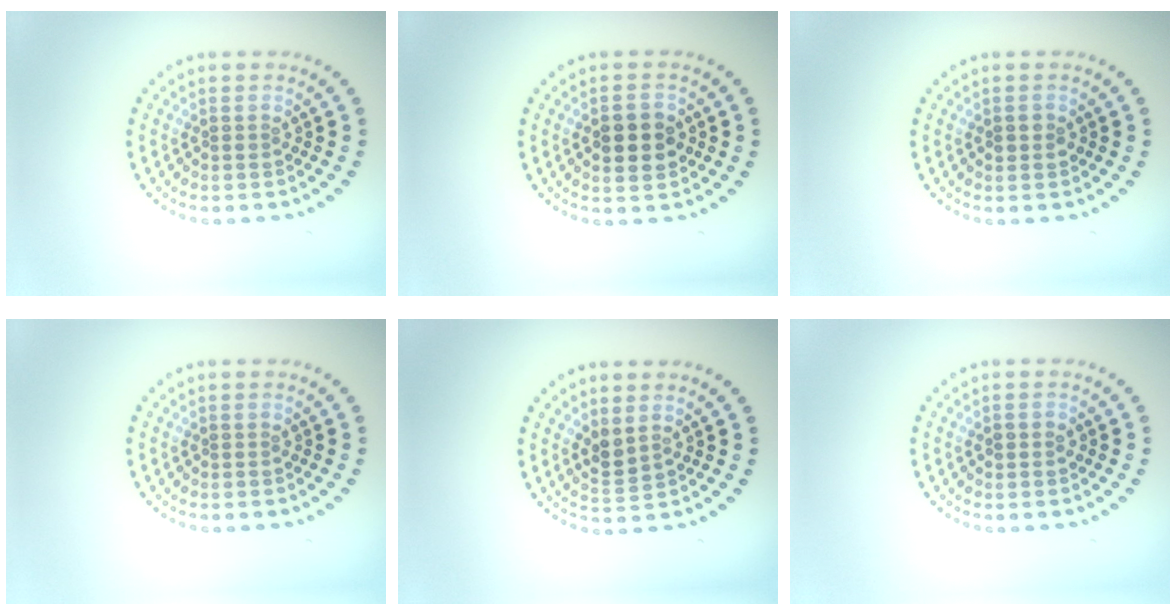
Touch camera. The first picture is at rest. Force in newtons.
{"total": 4.1, "press": 4.1, "slide": 0.3}
{"total": 1.0, "press": 1.0, "slide": 0.0}
{"total": 0.0}
{"total": 1.7, "press": 1.4, "slide": 0.9}
{"total": 1.3, "press": 1.3, "slide": 0.1}